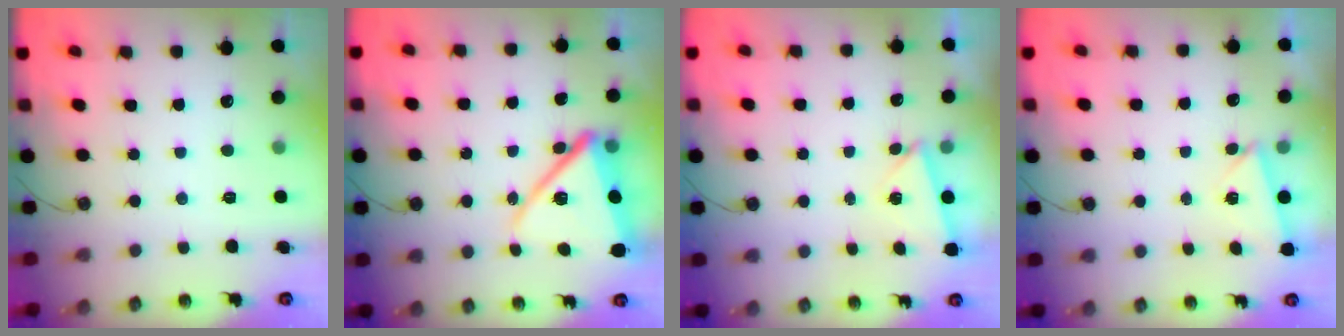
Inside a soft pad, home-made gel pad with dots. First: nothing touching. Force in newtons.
{"total": 16.9, "press": 16.9, "slide": 1.3}
{"total": 3.0, "press": 2.3, "slide": 2.0}
{"total": 2.6, "press": 2.2, "slide": 1.4}